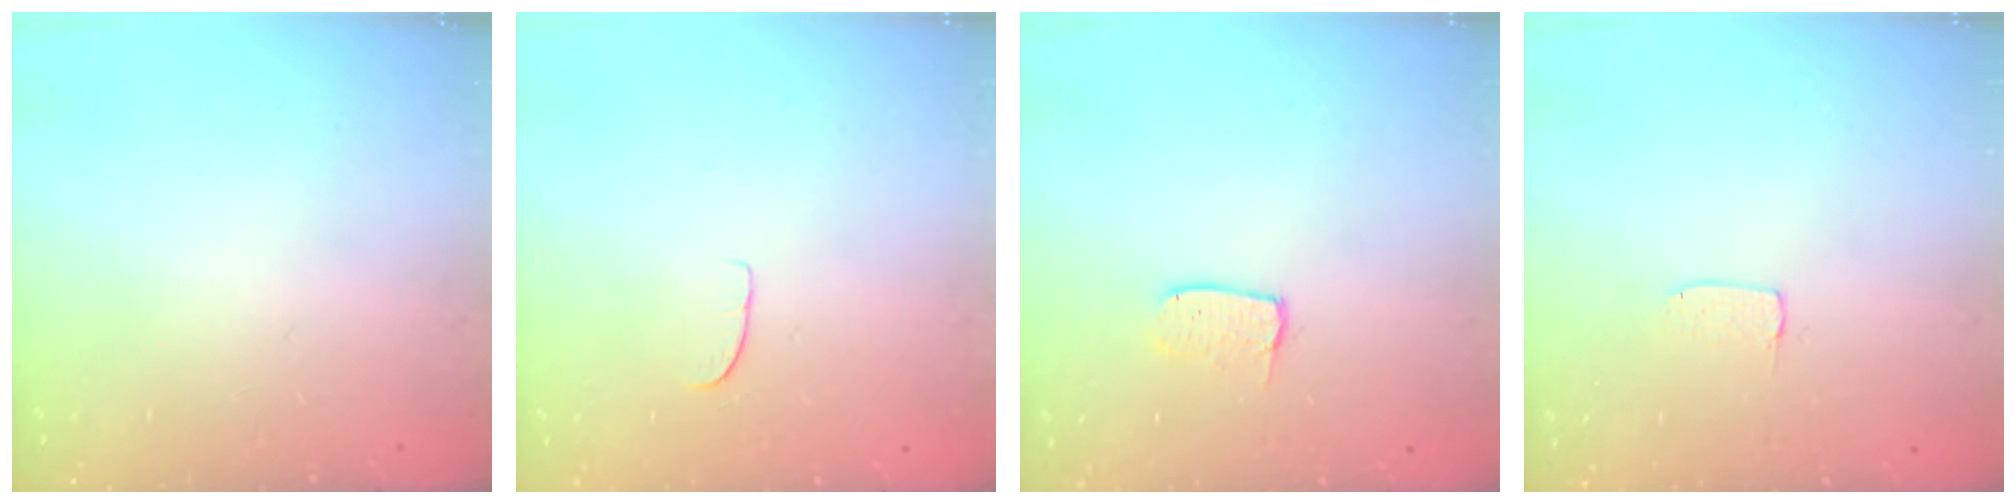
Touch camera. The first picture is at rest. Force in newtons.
{"total": 5.4, "press": 5.4, "slide": 0.3}
{"total": 4.2, "press": 4.2, "slide": 0.4}
{"total": 3.2, "press": 3.2, "slide": 0.1}